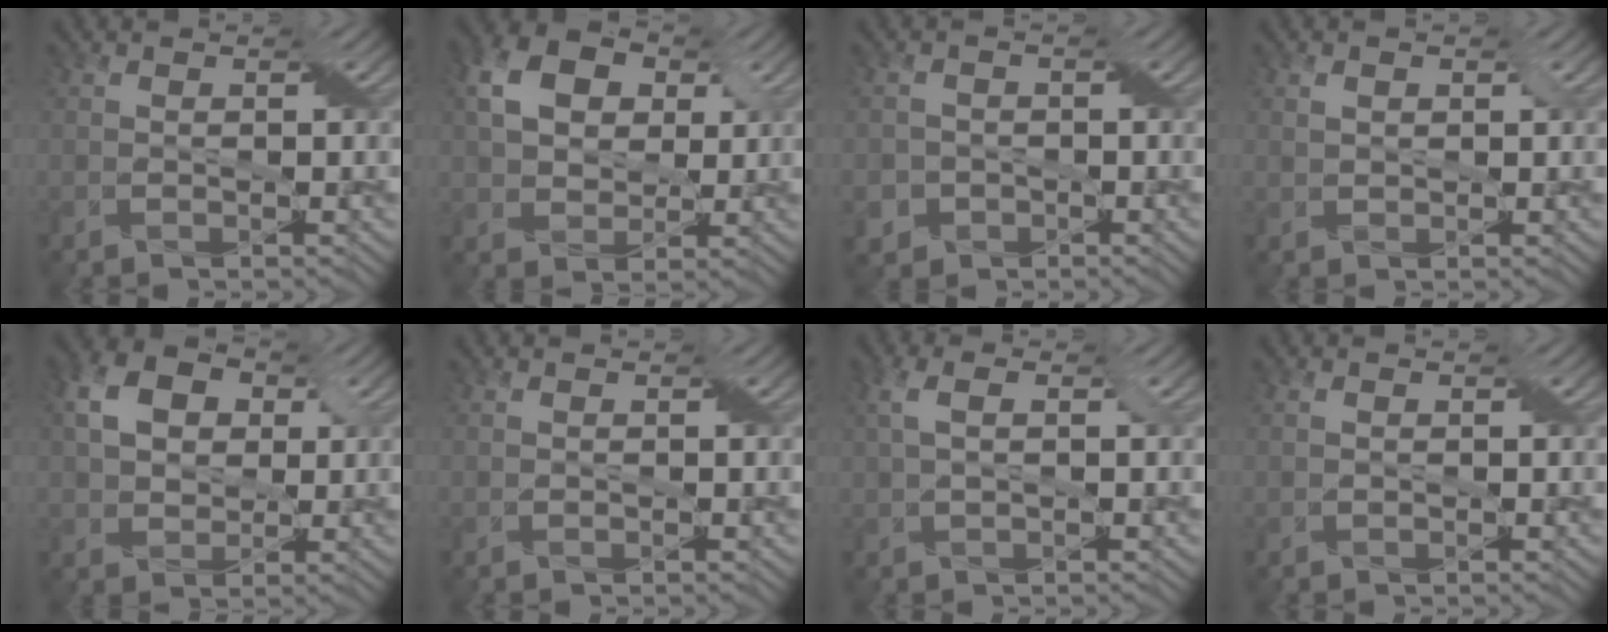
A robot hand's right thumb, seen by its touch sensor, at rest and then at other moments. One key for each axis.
{"total": 7.8, "fx": 2.5, "fy": 5.8, "fz": 4.6, "tx": -0.112, "ty": 0.010, "tz": 0.037}
{"total": 3.3, "fx": -1.5, "fy": 2.9, "fz": 0.7, "tx": -0.010, "ty": 0.001, "tz": -0.034}
{"total": 1.5, "fx": 0.6, "fy": 1.0, "fz": 1.0, "tx": -0.022, "ty": 0.000, "tz": 0.013}
{"total": 6.8, "fx": 1.9, "fy": 5.2, "fz": 4.0, "tx": -0.099, "ty": 0.012, "tz": 0.027}
{"total": 0.0}
{"total": 3.2, "fx": 1.0, "fy": 1.2, "fz": 2.8, "tx": -0.072, "ty": 0.012, "tz": 0.017}
{"total": 0.7, "fx": 0.2, "fy": 0.4, "fz": 0.5, "tx": -0.009, "ty": 0.001, "tz": 0.007}